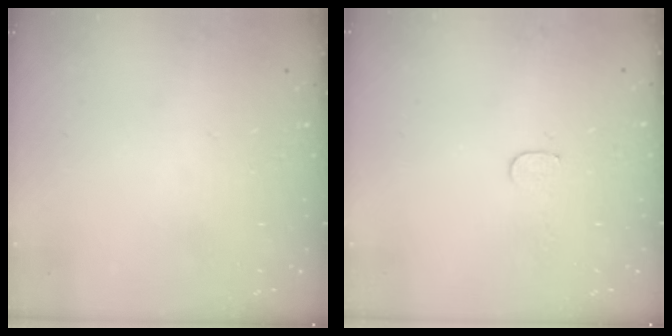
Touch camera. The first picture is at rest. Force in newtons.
{"total": 3.5, "press": 3.5, "slide": 0.3}